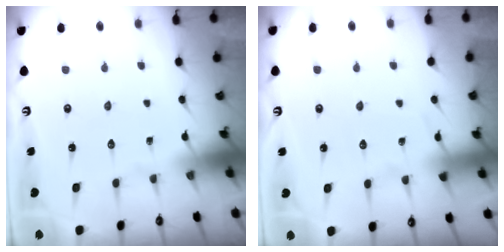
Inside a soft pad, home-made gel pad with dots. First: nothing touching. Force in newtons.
{"total": 5.0, "press": 5.0, "slide": 0.7}